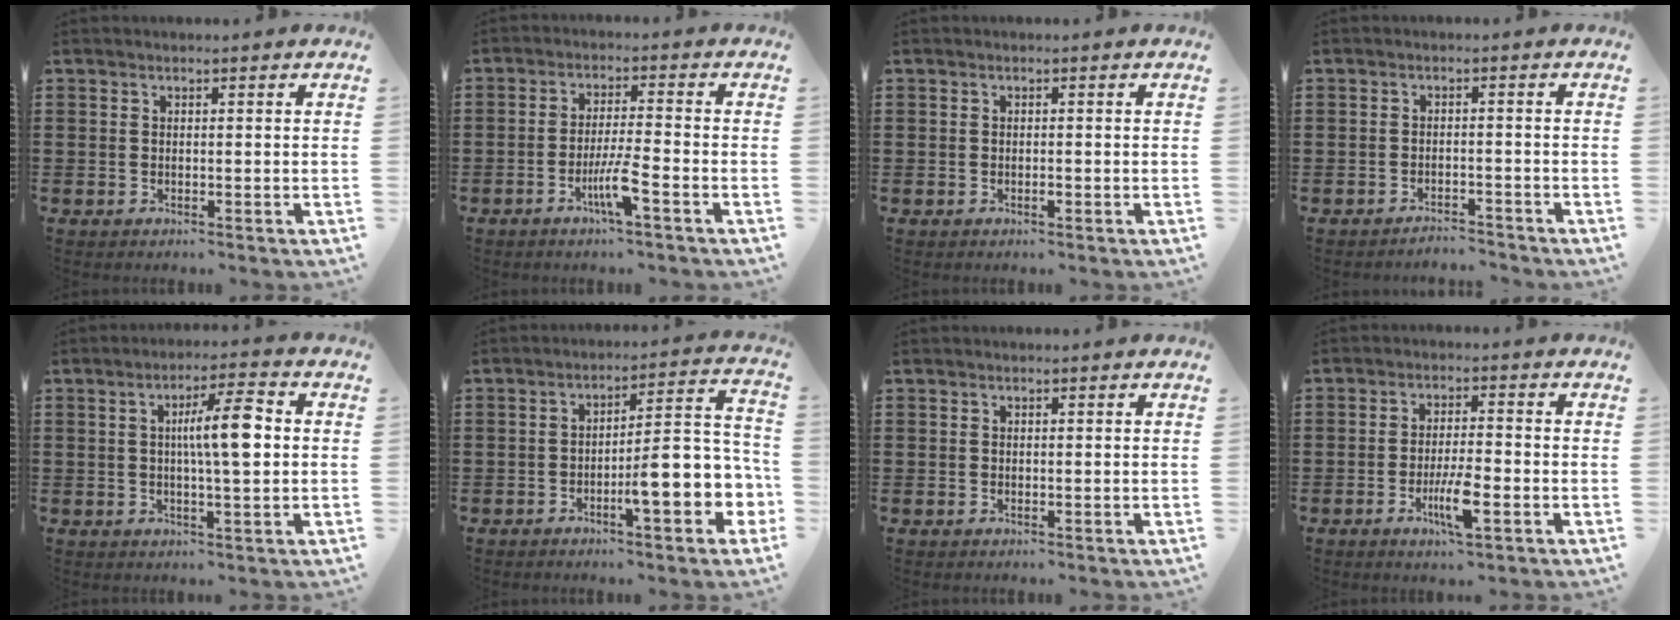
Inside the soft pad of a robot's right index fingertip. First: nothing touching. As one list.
[{"total": 5.2, "force": [-2.8, 0.0, 4.4], "torque": [-0.093, -0.013, -0.054]}, {"total": 0.7, "force": [-0.4, 0.2, 0.6], "torque": [-0.012, -0.004, -0.006]}, {"total": 2.2, "force": [-2.2, 0.1, -0.1], "torque": [-0.005, 0.003, -0.048]}, {"total": 7.5, "force": [0.8, 1.2, 7.3], "torque": [-0.128, 0.001, 0.007]}, {"total": 9.2, "force": [-3.2, 2.0, 8.4], "torque": [-0.121, -0.018, -0.057]}, {"total": 0.0}, {"total": 6.0, "force": [-2.4, 1.2, 5.4], "torque": [-0.106, -0.011, -0.044]}]